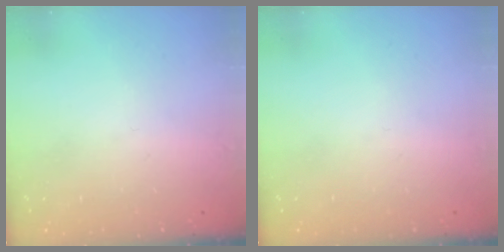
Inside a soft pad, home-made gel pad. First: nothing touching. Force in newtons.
{"total": 0.0}